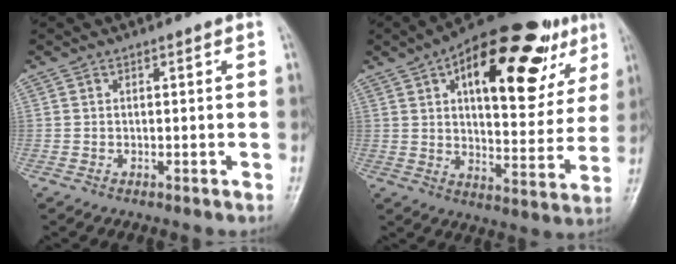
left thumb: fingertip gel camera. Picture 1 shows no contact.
{"total": 26.6, "force": [11.9, 11.8, 20.6], "torque": [-0.256, -0.007, 0.172]}